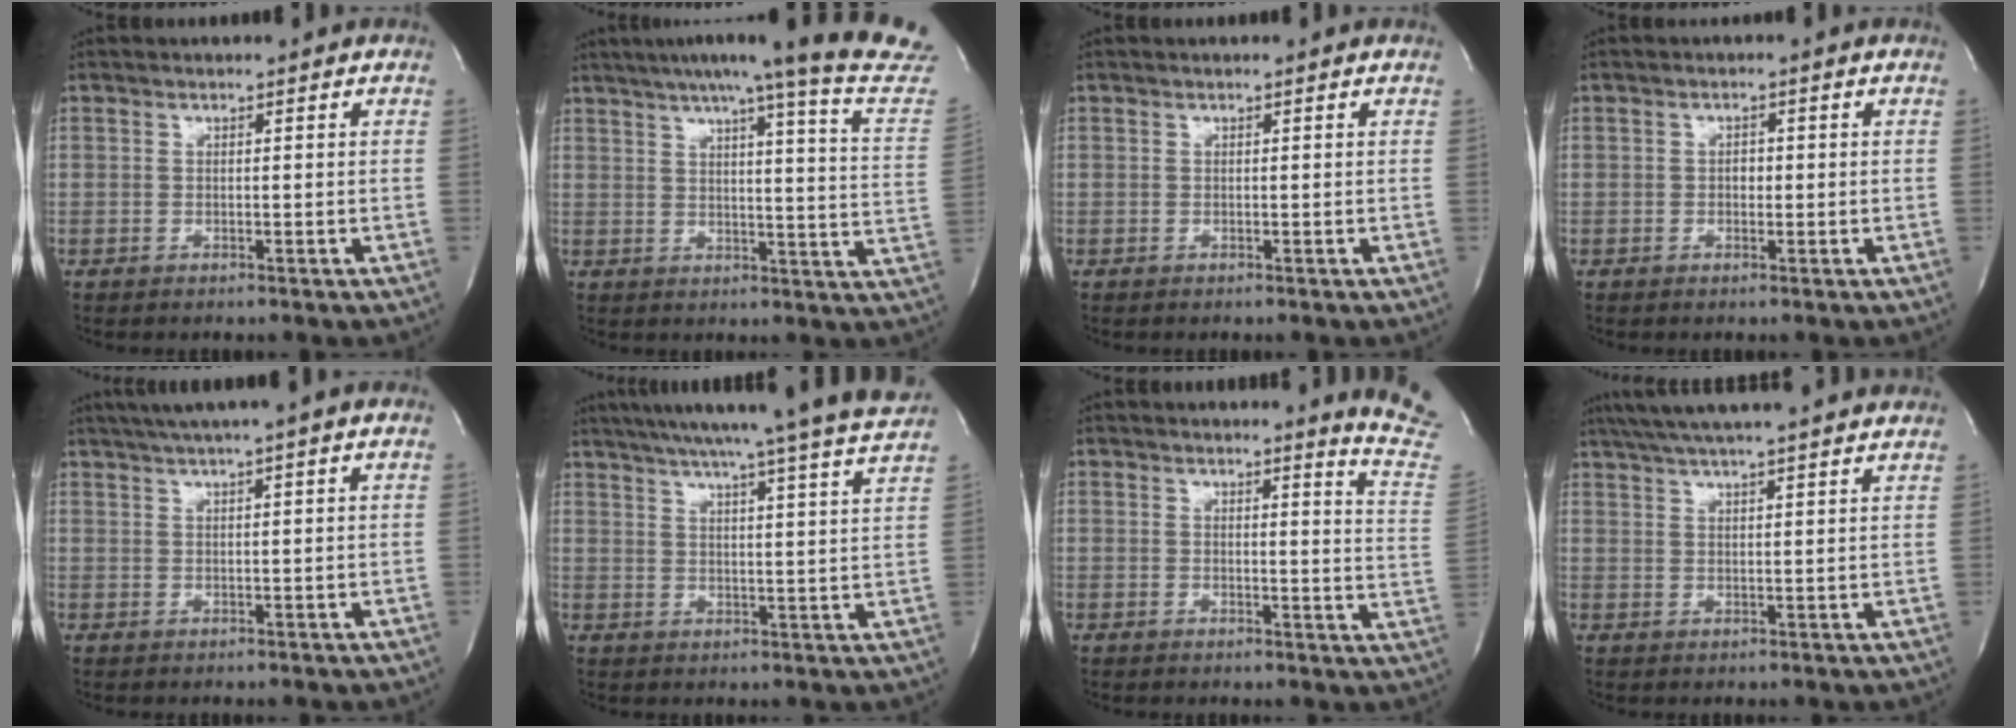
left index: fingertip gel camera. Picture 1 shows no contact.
{"total": 24.2, "force": [21.2, -0.9, 11.6], "torque": [-0.163, -0.069, 0.247]}
{"total": 0.0}
{"total": 1.2, "force": [-0.1, 0.9, 0.9], "torque": [-0.013, 0.003, -0.004]}
{"total": 7.1, "force": [5.3, -1.1, 4.6], "torque": [-0.075, 0.029, 0.079]}
{"total": 23.7, "force": [21.4, -1.8, 10.1], "torque": [-0.167, -0.042, 0.275]}
{"total": 10.0, "force": [9.6, -1.7, 2.2], "torque": [-0.018, -0.117, 0.080]}
{"total": 19.2, "force": [16.8, 0.9, 9.4], "torque": [-0.163, 0.039, 0.229]}